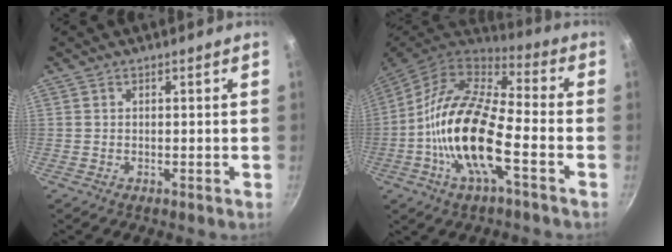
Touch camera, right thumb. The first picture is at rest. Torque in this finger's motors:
{"motor_torque": [-0.15, 1.65, 2.00, -0.77, 0.30]}